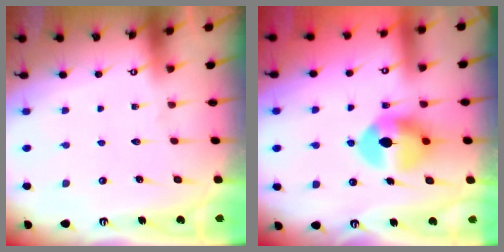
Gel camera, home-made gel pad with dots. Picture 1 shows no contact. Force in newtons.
{"total": 11.0, "press": 10.9, "slide": 1.3}